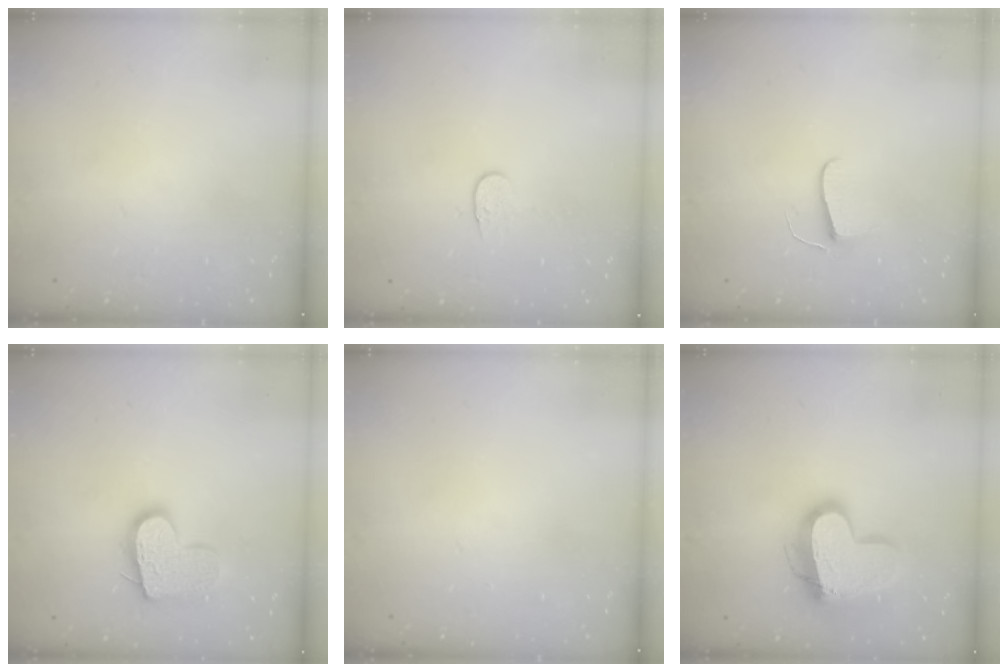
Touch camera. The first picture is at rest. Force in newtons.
{"total": 4.1, "press": 4.1, "slide": 0.4}
{"total": 5.9, "press": 5.8, "slide": 0.6}
{"total": 14.0, "press": 14.0, "slide": 1.3}
{"total": 0.0}
{"total": 16.7, "press": 16.6, "slide": 1.4}